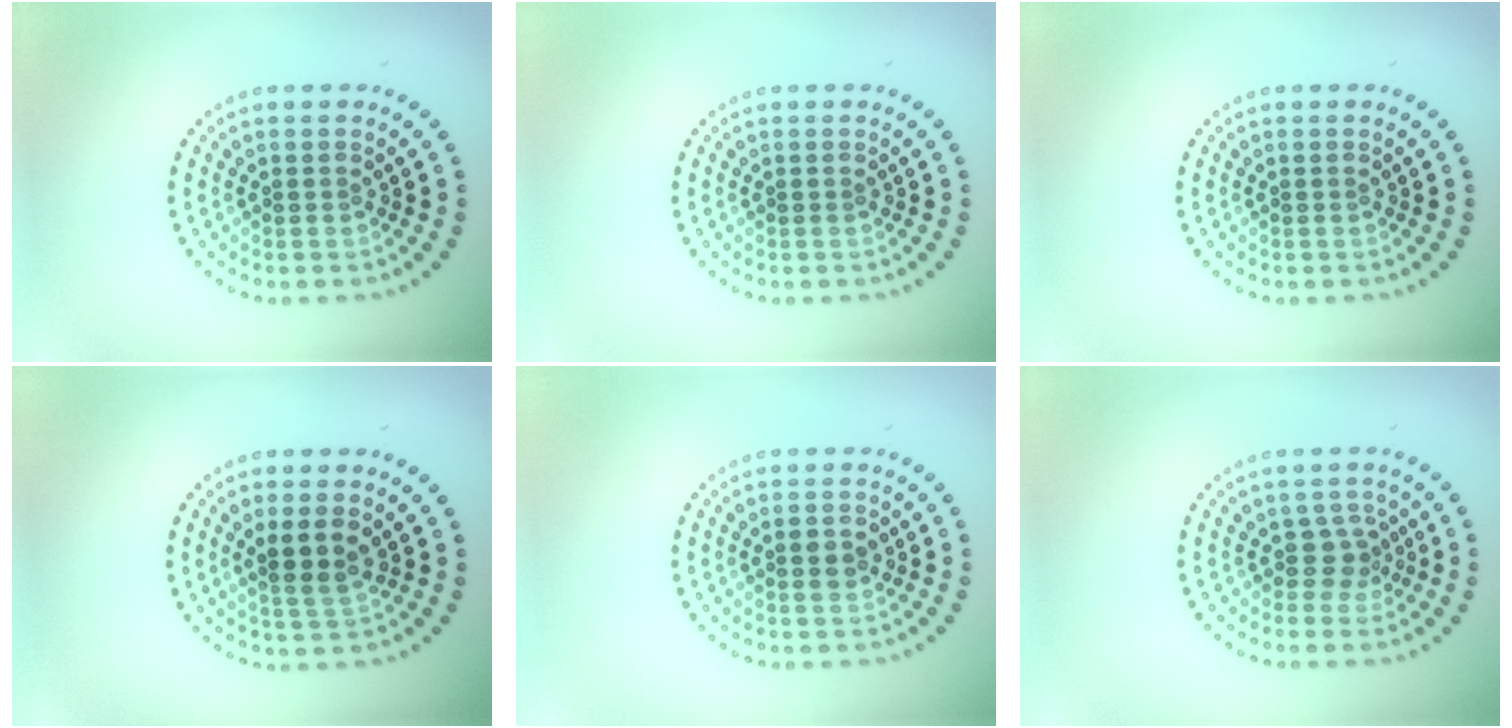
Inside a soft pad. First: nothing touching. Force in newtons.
{"total": 0.0}
{"total": 0.0}
{"total": 2.5, "press": 2.2, "slide": 1.2}
{"total": 2.1, "press": 2.1, "slide": 0.1}
{"total": 2.1, "press": 1.6, "slide": 1.3}